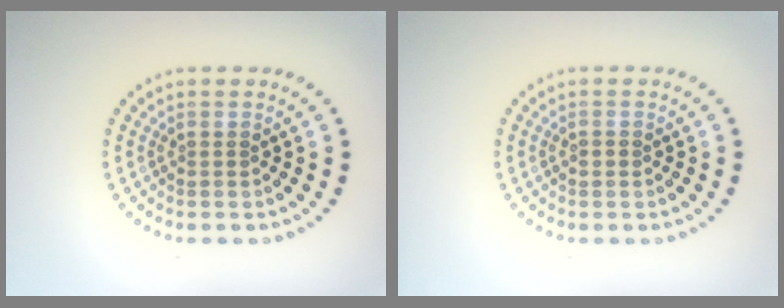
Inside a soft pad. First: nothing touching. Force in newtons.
{"total": 0.7, "press": 0.7, "slide": 0.1}